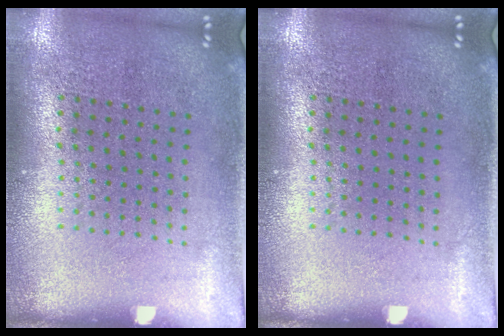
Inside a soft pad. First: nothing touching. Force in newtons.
{"total": 0.0}